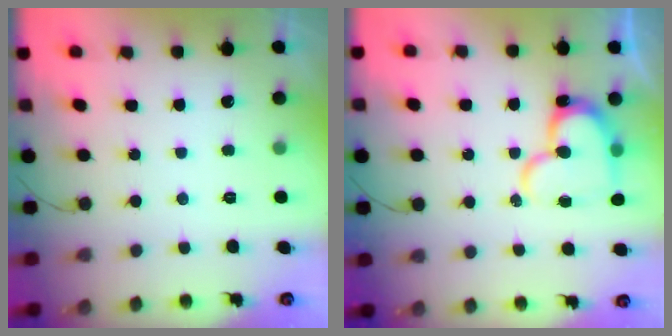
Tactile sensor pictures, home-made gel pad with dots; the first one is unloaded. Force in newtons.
{"total": 16.2, "press": 16.1, "slide": 1.4}